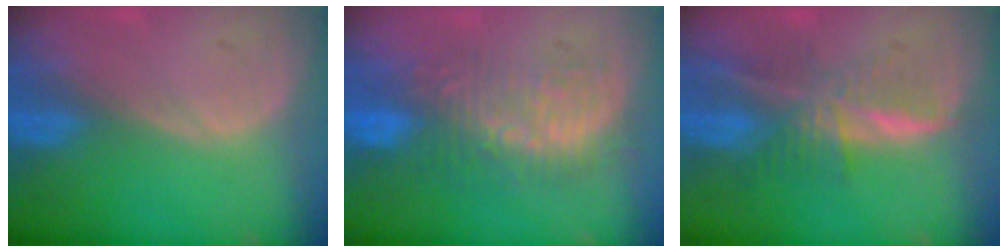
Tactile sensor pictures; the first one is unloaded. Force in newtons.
{"total": 9.0, "press": 8.7, "slide": 2.2}
{"total": 7.4, "press": 6.2, "slide": 3.9}